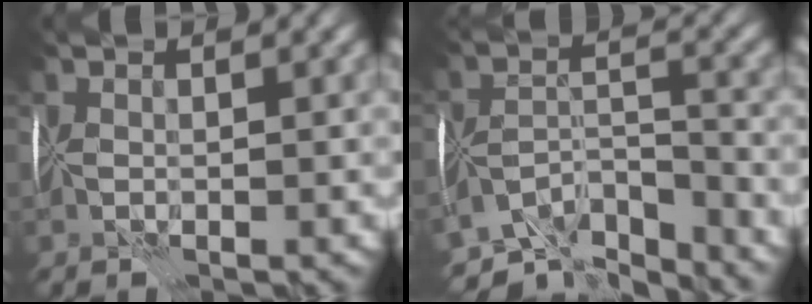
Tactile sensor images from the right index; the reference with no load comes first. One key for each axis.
{"total": 8.6, "fx": -8.4, "fy": 0.9, "fz": 1.7, "tx": -0.017, "ty": -0.011, "tz": -0.133}